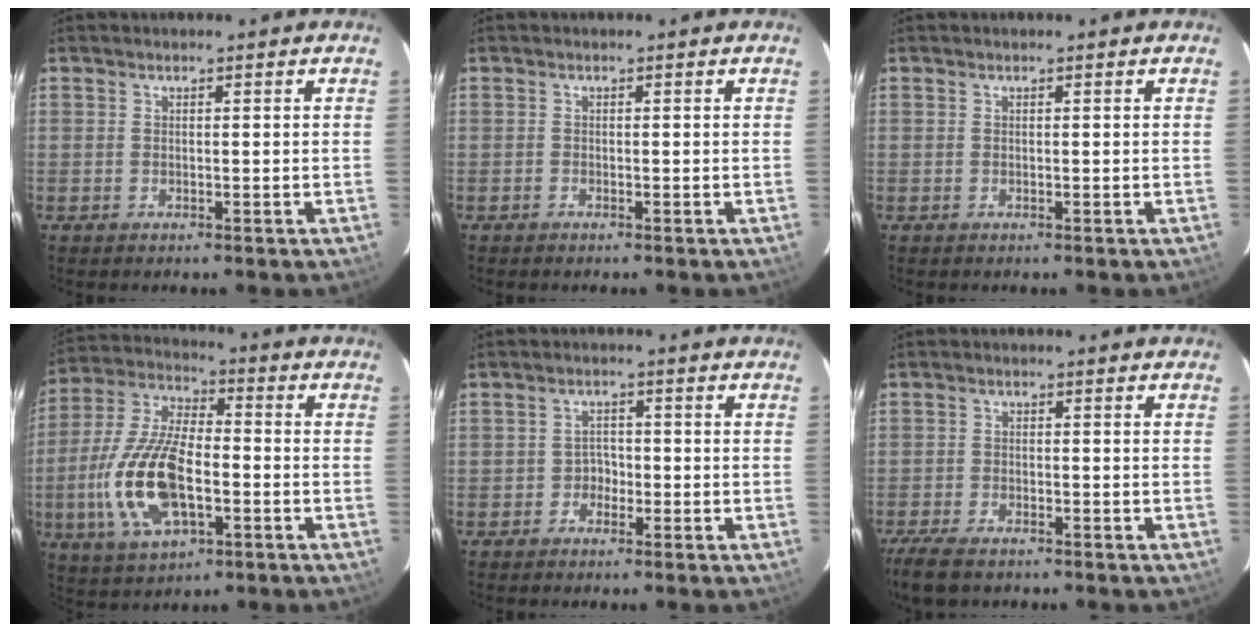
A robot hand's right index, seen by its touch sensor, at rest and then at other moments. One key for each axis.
{"total": 0.0}
{"total": 0.0}
{"total": 17.6, "fx": -4.5, "fy": 7.8, "fz": 15.0, "tx": -0.328, "ty": -0.005, "tz": -0.083}
{"total": 2.1, "fx": -1.4, "fy": 1.6, "fz": 0.1, "tx": -0.001, "ty": 0.007, "tz": -0.025}
{"total": 6.9, "fx": -5.4, "fy": 2.0, "fz": 3.9, "tx": -0.108, "ty": -0.028, "tz": -0.102}